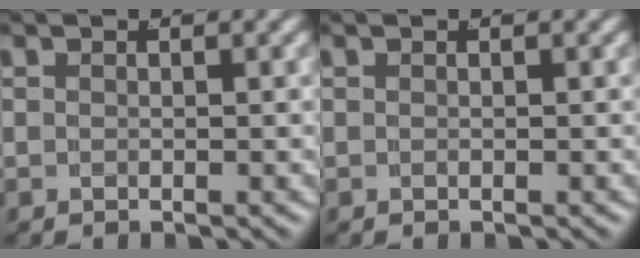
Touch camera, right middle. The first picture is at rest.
{"total": 0.0}